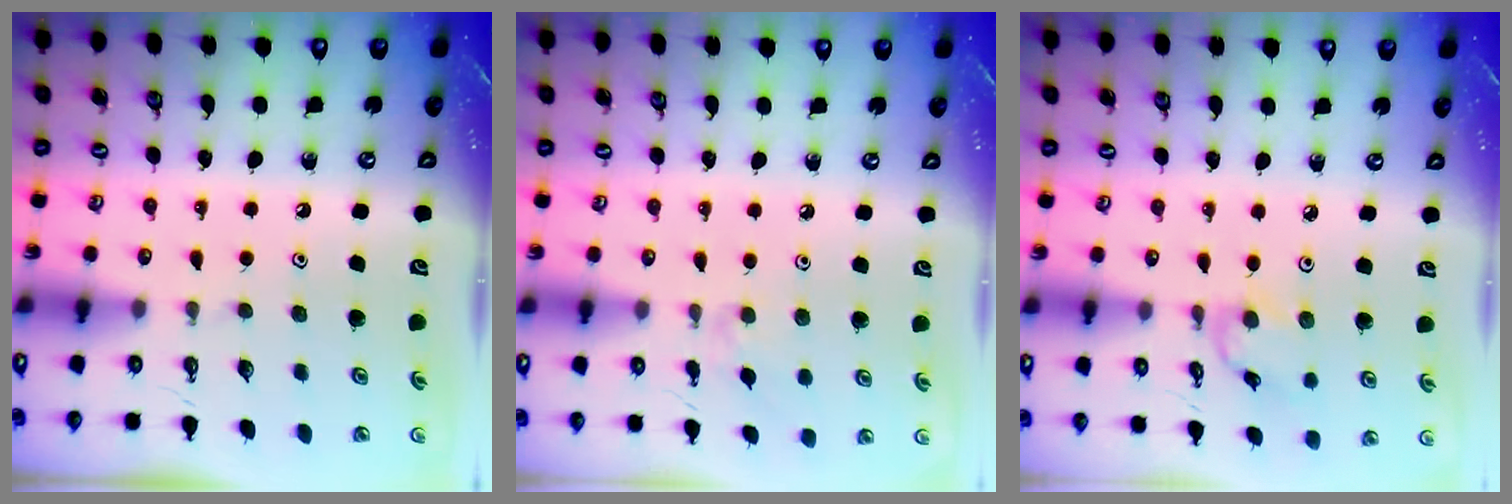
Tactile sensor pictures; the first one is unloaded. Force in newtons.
{"total": 1.5, "press": 1.4, "slide": 0.4}
{"total": 3.7, "press": 3.7, "slide": 0.3}